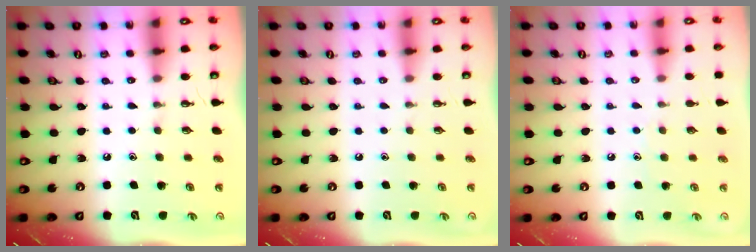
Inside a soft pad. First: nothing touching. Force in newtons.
{"total": 0.0}
{"total": 5.8, "press": 5.8, "slide": 0.7}